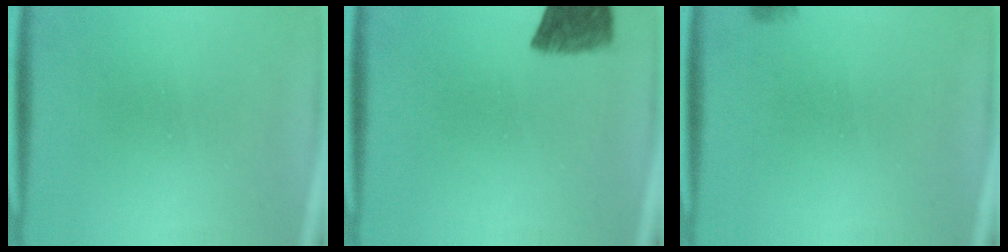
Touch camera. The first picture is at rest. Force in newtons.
{"total": 7.8}
{"total": 2.9}